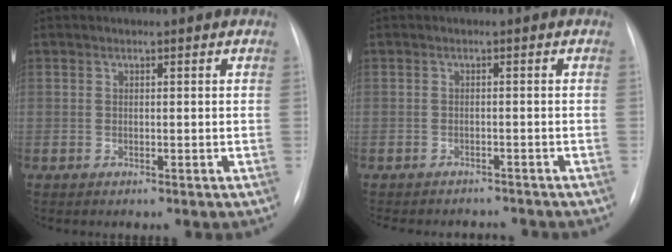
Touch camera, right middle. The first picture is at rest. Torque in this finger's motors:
{"motor_torque": [0.04, -0.10, 0.02, 0.01]}